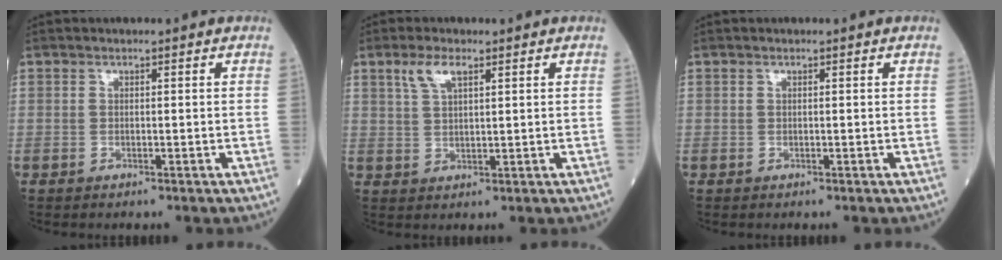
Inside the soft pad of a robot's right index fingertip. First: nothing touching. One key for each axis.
{"total": 3.9, "fx": 2.3, "fy": 1.2, "fz": 3.0, "tx": -0.067, "ty": 0.009, "tz": 0.051}
{"total": 0.0}